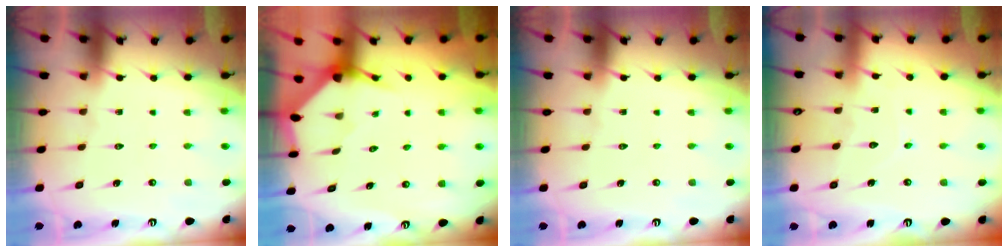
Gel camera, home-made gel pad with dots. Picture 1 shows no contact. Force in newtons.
{"total": 3.1, "press": 3.1, "slide": 0.2}
{"total": 0.0}
{"total": 4.6, "press": 4.6, "slide": 0.2}